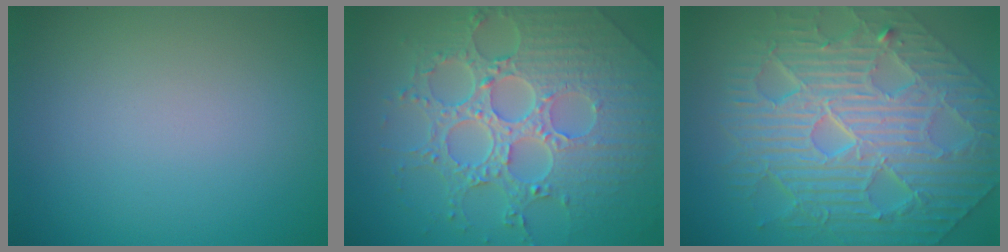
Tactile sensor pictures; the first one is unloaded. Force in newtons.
{"total": 8.3, "press": 6.0, "slide": 5.6}
{"total": 11.4, "press": 7.5, "slide": 8.5}